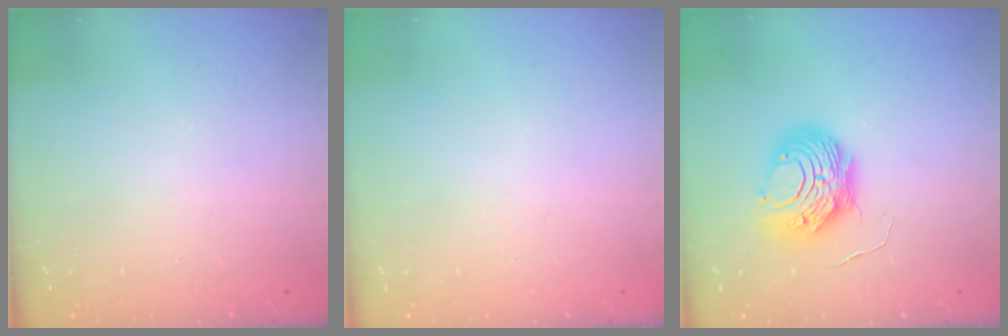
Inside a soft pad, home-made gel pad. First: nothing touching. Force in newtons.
{"total": 0.0}
{"total": 9.4, "press": 9.4, "slide": 1.0}